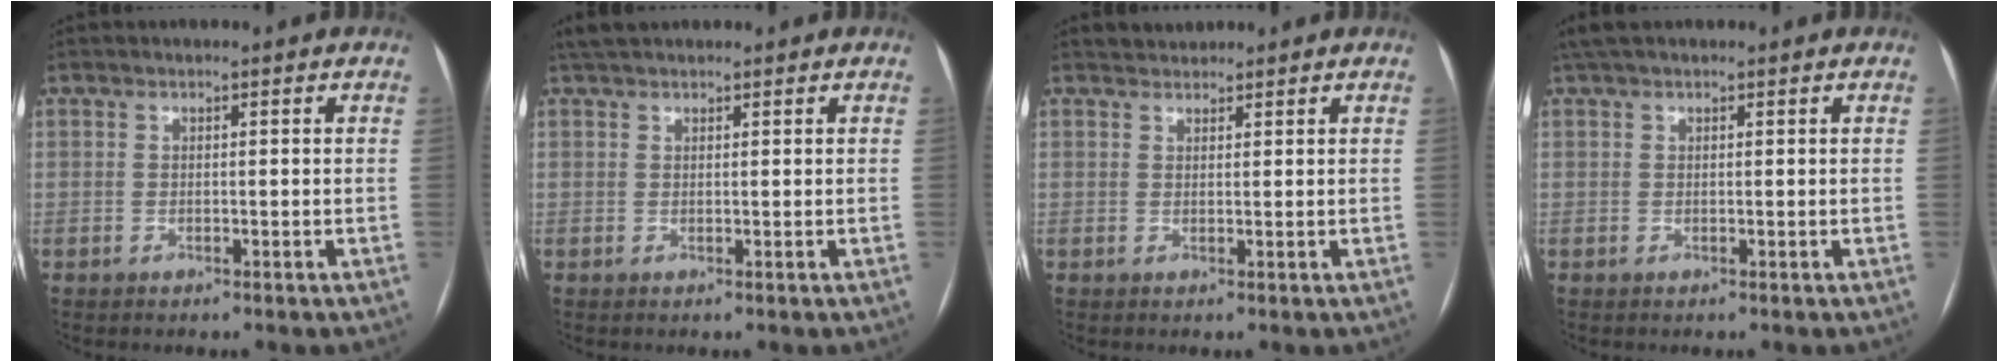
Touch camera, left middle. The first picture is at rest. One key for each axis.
{"total": 3.2, "fx": 2.8, "fy": 1.0, "fz": 1.2, "tx": -0.021, "ty": 0.028, "tz": 0.052}
{"total": 1.6, "fx": 1.5, "fy": 0.5, "fz": -0.3, "tx": 0.002, "ty": 0.010, "tz": 0.027}
{"total": 3.1, "fx": 2.4, "fy": 1.2, "fz": 1.6, "tx": -0.036, "ty": 0.033, "tz": 0.050}